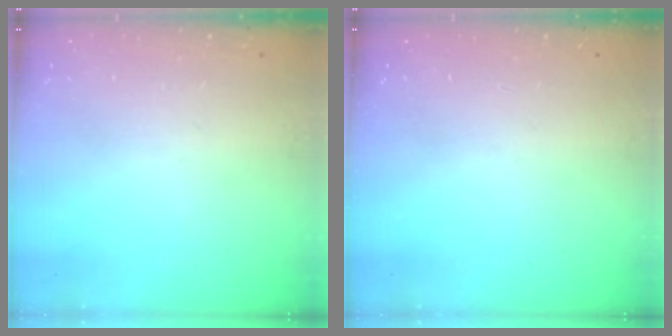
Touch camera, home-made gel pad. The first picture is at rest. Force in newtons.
{"total": 0.0}